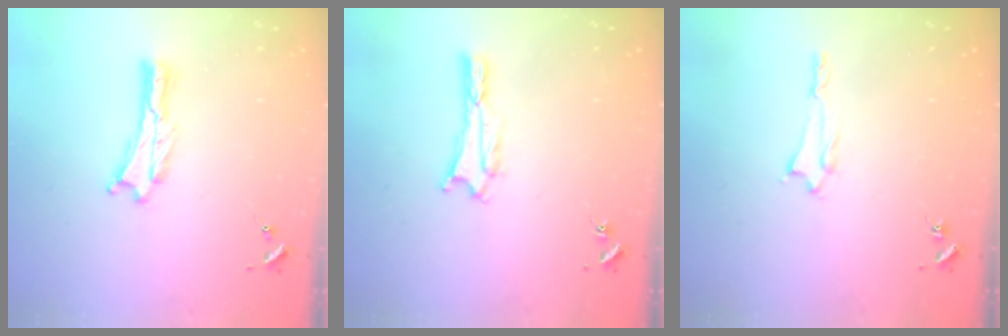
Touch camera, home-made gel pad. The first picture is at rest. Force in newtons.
{"total": 1.7, "press": 1.7, "slide": 0.3}
{"total": 1.2, "press": 1.2, "slide": 0.1}